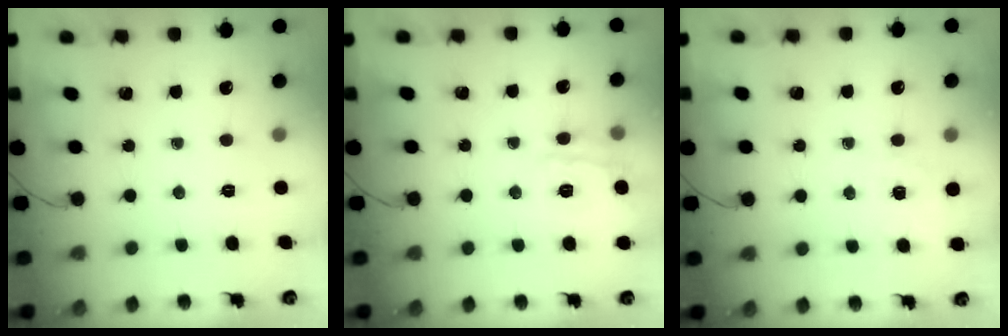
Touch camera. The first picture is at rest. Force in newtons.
{"total": 10.0, "press": 10.0, "slide": 0.6}
{"total": 1.5, "press": 0.3, "slide": 1.5}